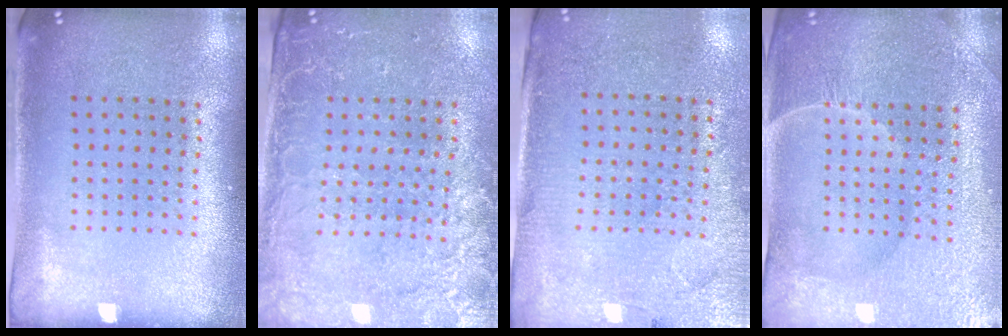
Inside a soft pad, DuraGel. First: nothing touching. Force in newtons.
{"total": 3.0, "press": 2.8, "slide": 1.2}
{"total": 2.9, "press": 2.7, "slide": 1.1}
{"total": 4.4, "press": 4.3, "slide": 1.1}